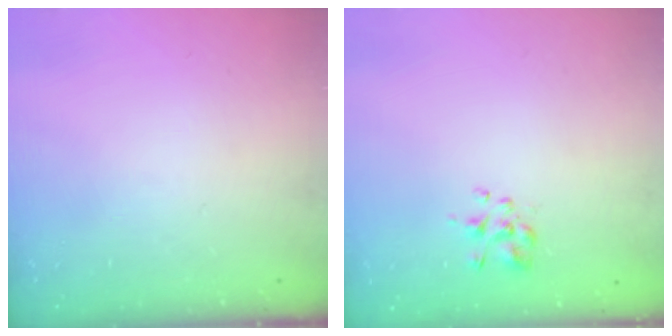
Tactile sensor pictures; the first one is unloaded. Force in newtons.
{"total": 2.3, "press": 2.2, "slide": 0.8}